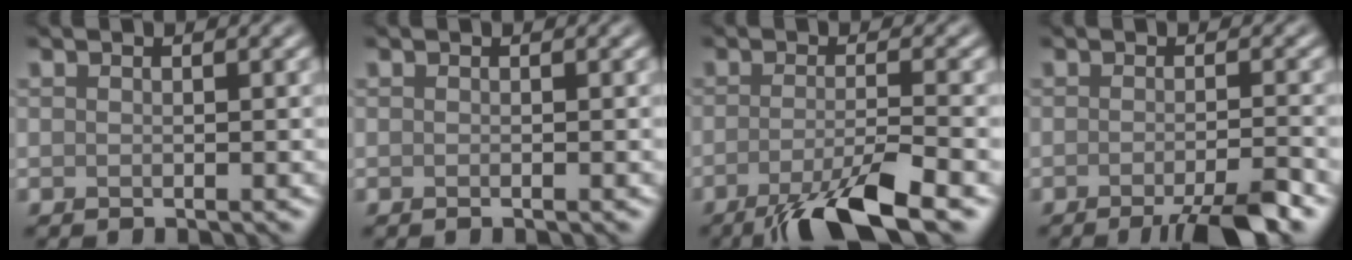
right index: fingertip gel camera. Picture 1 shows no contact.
{"total": 0.0}
{"total": 6.4, "force": [-3.8, 1.2, 5.0], "torque": [-0.076, -0.003, -0.076]}
{"total": 4.5, "force": [-2.8, 0.8, 3.5], "torque": [-0.046, -0.006, -0.050]}